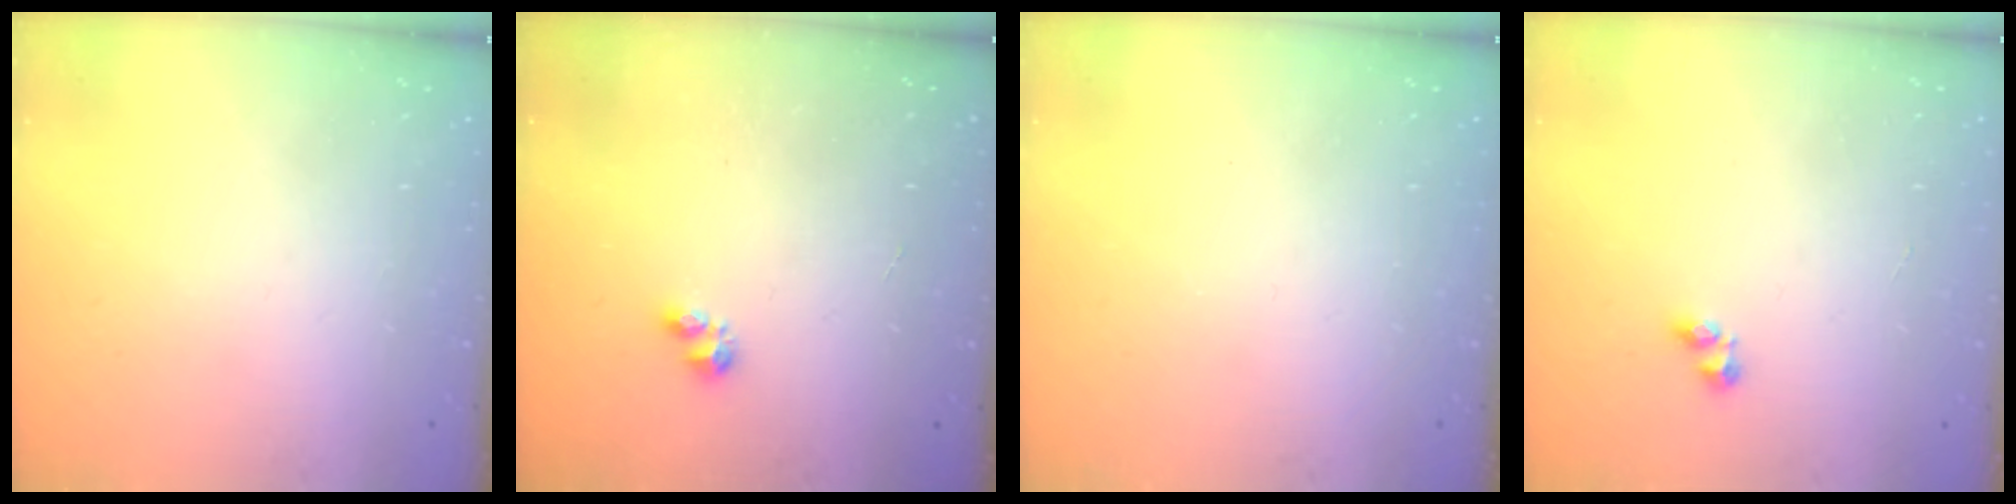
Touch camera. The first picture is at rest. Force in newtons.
{"total": 2.2, "press": 2.2, "slide": 0.3}
{"total": 0.0}
{"total": 3.5, "press": 3.3, "slide": 1.1}